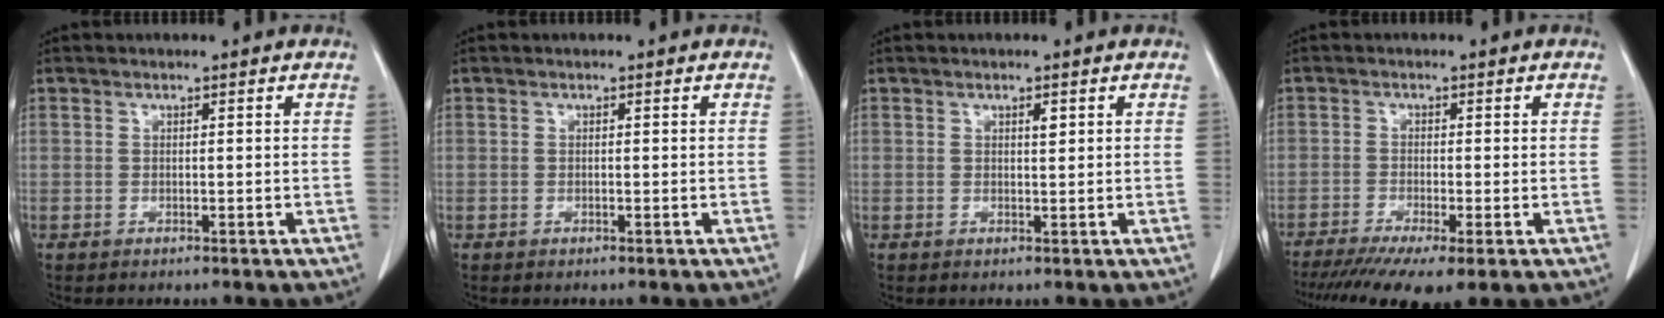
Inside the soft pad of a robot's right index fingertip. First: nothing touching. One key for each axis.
{"total": 0.0}
{"total": 1.1, "fx": 0.5, "fy": 0.3, "fz": 0.9, "tx": -0.015, "ty": -0.001, "tz": 0.006}
{"total": 10.3, "fx": -7.0, "fy": 1.4, "fz": 7.4, "tx": -0.121, "ty": -0.020, "tz": -0.115}